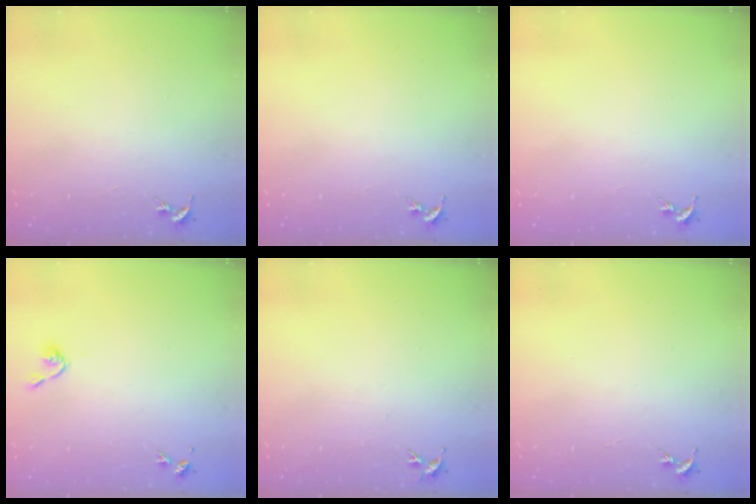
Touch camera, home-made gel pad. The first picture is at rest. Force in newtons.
{"total": 0.0}
{"total": 0.0}
{"total": 3.7, "press": 3.6, "slide": 0.7}
{"total": 3.6, "press": 3.5, "slide": 0.4}
{"total": 0.0}